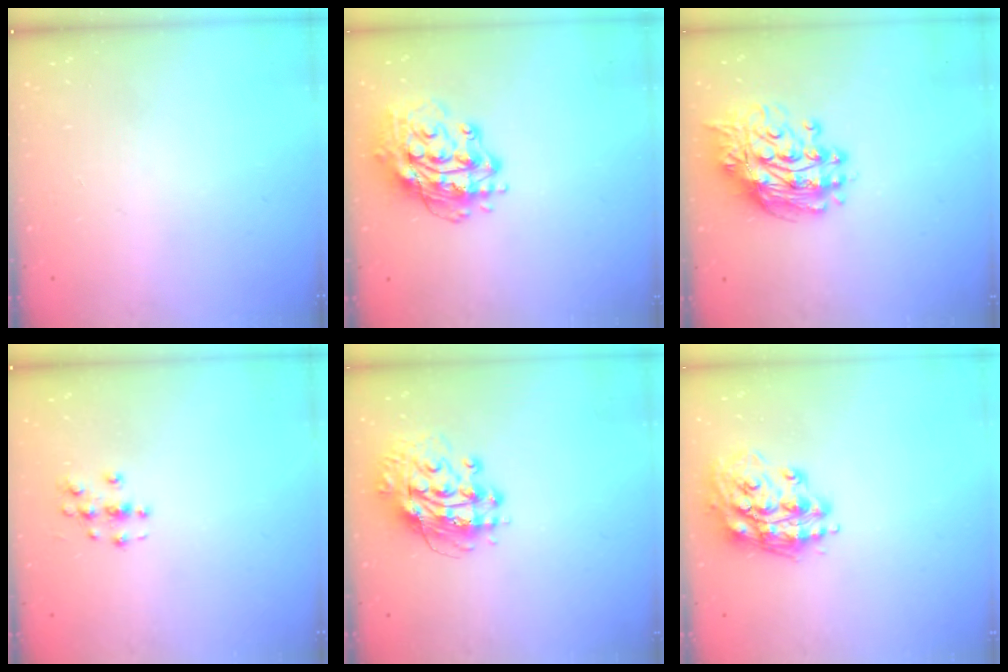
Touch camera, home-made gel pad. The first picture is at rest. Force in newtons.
{"total": 15.9, "press": 15.8, "slide": 1.3}
{"total": 14.5, "press": 14.4, "slide": 1.3}
{"total": 3.1, "press": 3.1, "slide": 0.2}
{"total": 13.5, "press": 13.4, "slide": 1.5}
{"total": 14.9, "press": 14.9, "slide": 1.6}